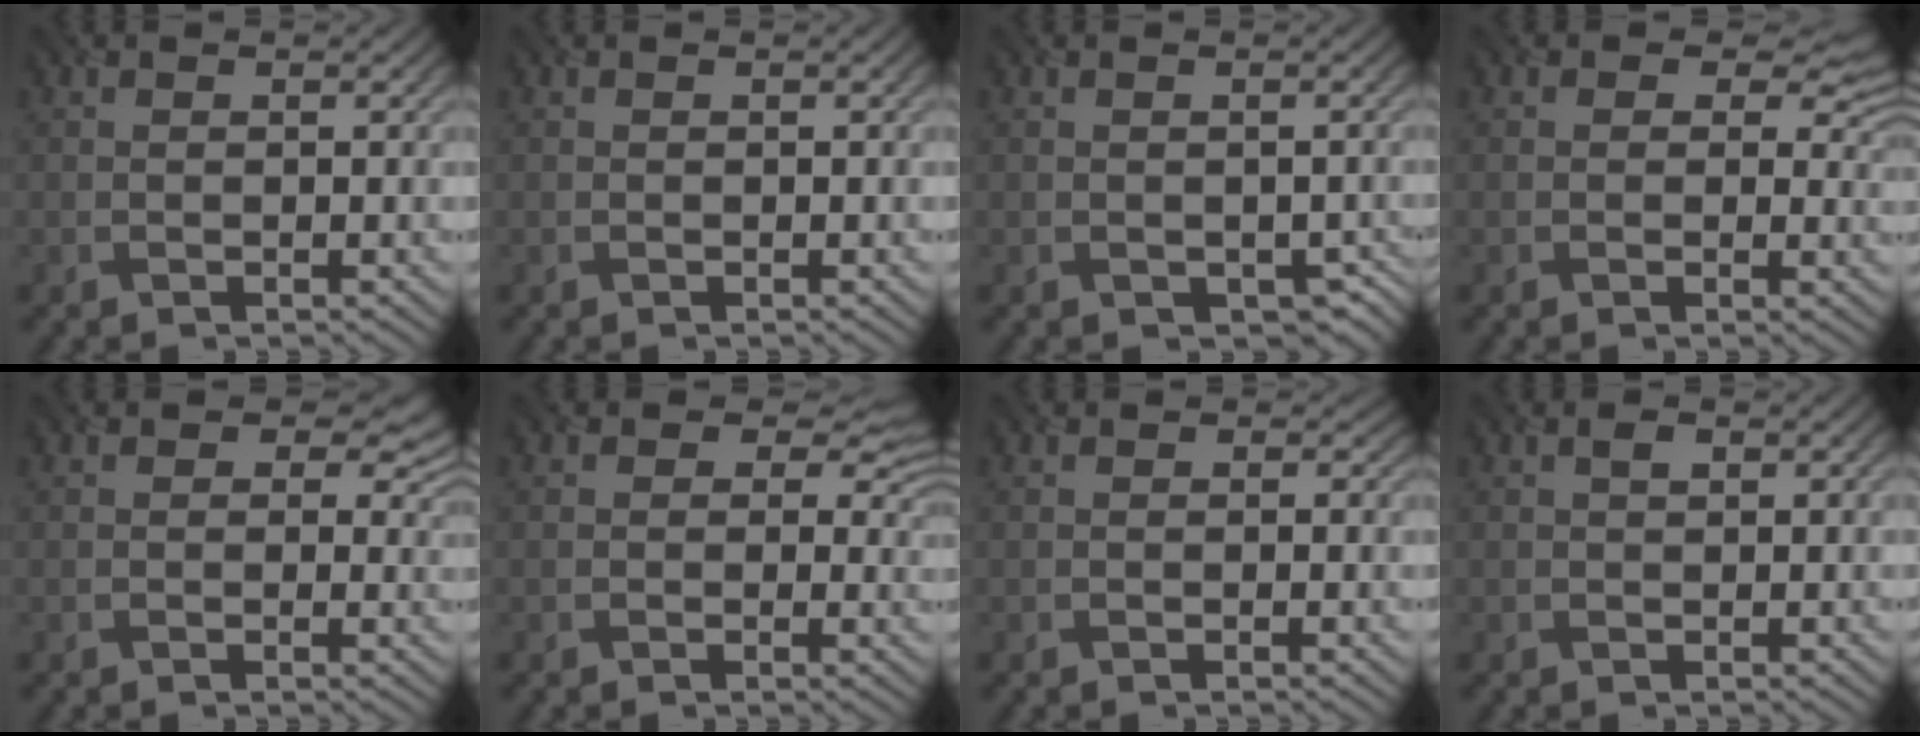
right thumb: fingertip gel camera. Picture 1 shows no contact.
{"total": 0.0}
{"total": 2.6, "force": [-1.4, 2.1, 0.9], "torque": [-0.023, -0.016, -0.012]}
{"total": 5.2, "force": [2.1, 3.6, 3.1], "torque": [-0.034, -0.005, 0.024]}
{"total": 3.7, "force": [1.2, 2.7, 2.3], "torque": [-0.024, -0.007, 0.012]}
{"total": 4.8, "force": [1.6, 3.5, 2.8], "torque": [-0.028, -0.002, 0.015]}
{"total": 0.7, "force": [-0.1, 0.7, 0.2], "torque": [0.000, -0.006, -0.003]}
{"total": 0.7, "force": [0.4, 0.4, 0.5], "torque": [-0.005, 0.000, 0.006]}